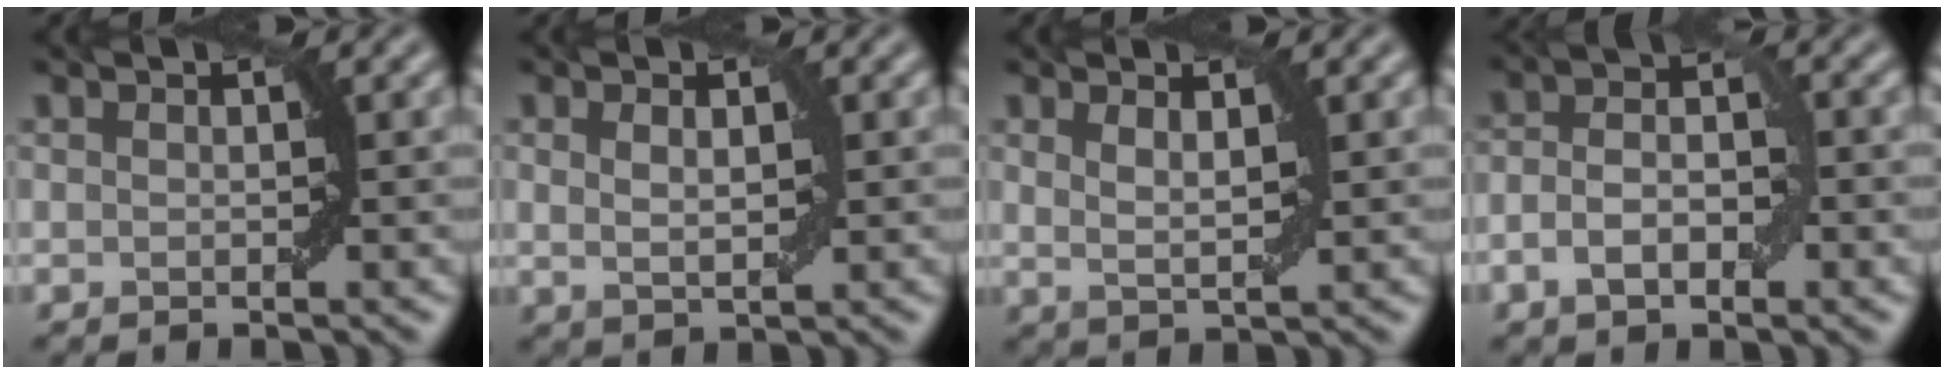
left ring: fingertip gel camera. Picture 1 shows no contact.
{"total": 1.8, "force": [0.6, 0.8, 1.5], "torque": [-0.030, -0.001, 0.014]}
{"total": 1.9, "force": [1.1, 0.5, 1.5], "torque": [-0.027, -0.006, 0.023]}
{"total": 4.0, "force": [-1.3, 2.0, 3.1], "torque": [-0.057, 0.002, -0.028]}